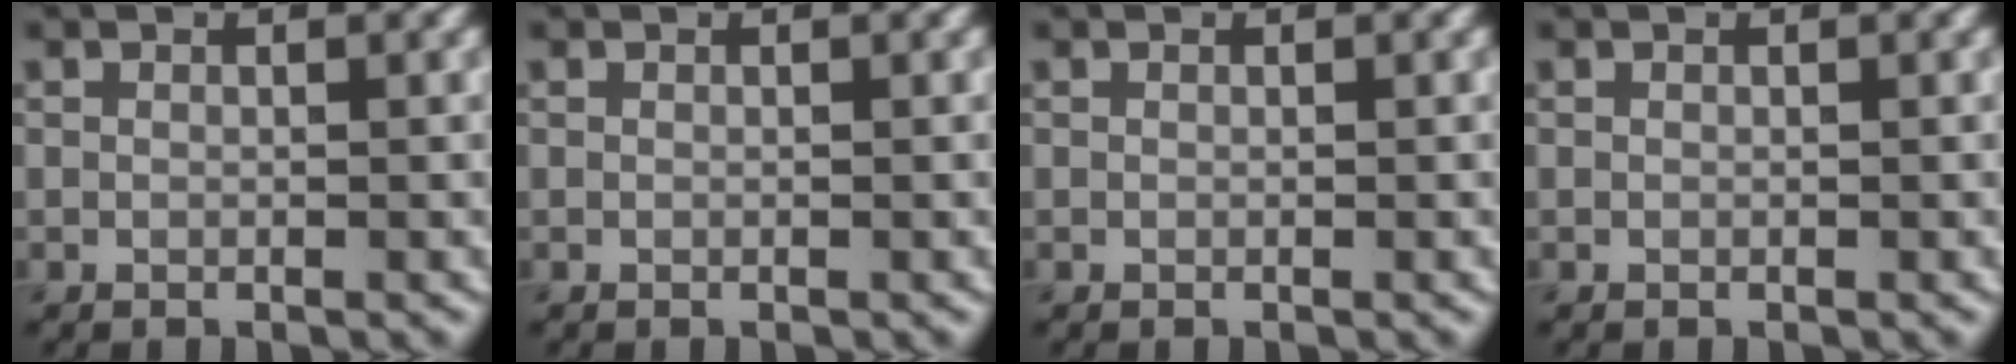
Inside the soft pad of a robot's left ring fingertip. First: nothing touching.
{"total": 0.0}
{"total": 0.0}
{"total": 0.0}